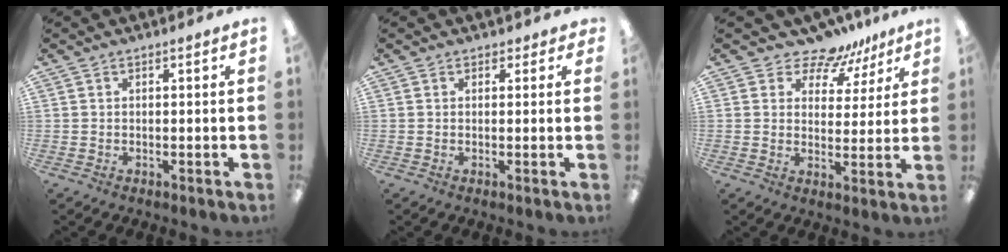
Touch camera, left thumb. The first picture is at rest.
{"total": 1.3, "force": [0.7, 1.1, 0.3], "torque": [0.003, 0.000, 0.011]}
{"total": 8.0, "force": [6.5, 4.5, 1.4], "torque": [-0.026, -0.055, 0.118]}